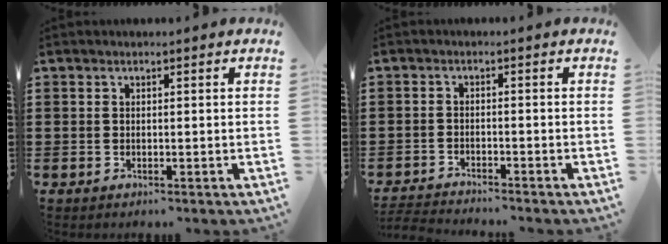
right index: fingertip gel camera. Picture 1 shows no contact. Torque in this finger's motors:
{"motor_torque": [-1.84, 0.29, -1.06, -0.21]}